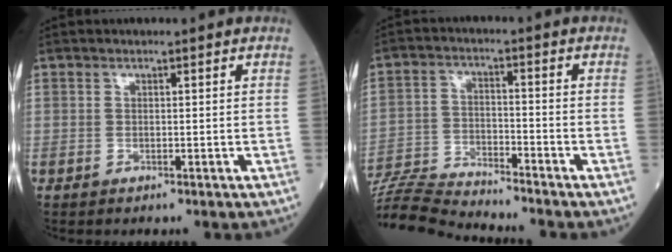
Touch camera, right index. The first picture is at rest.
{"total": 10.9, "force": [-10.8, -1.2, 1.6], "torque": [-0.028, -0.002, -0.199]}